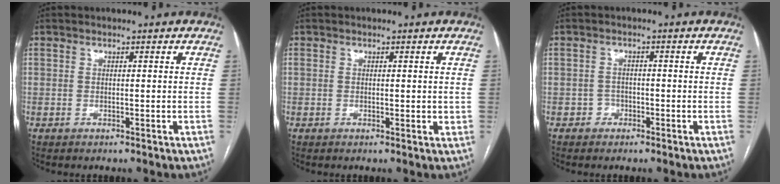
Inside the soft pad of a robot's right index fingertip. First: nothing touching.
{"total": 1.7, "force": [0.1, 0.9, 1.4], "torque": [-0.021, -0.002, 0.000]}
{"total": 1.6, "force": [-1.0, 1.3, 0.1], "torque": [0.005, 0.008, -0.020]}